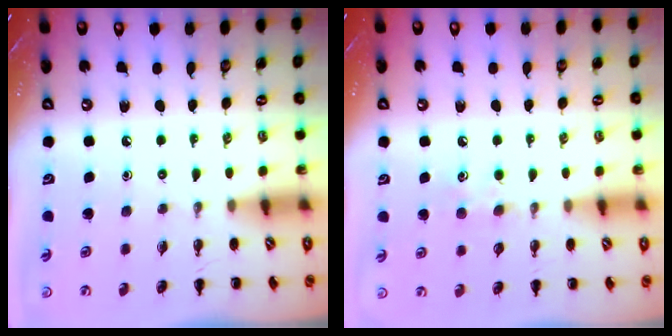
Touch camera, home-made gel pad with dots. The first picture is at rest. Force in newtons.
{"total": 6.7, "press": 6.6, "slide": 1.6}